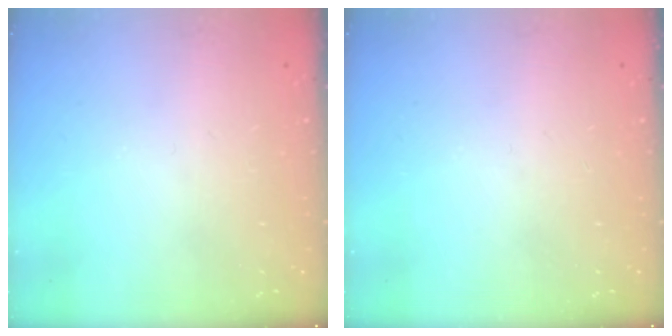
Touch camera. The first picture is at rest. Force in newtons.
{"total": 0.0}